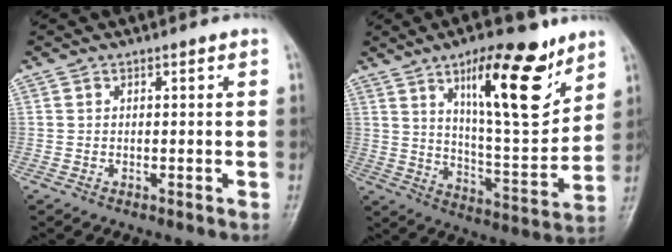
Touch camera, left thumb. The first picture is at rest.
{"total": 18.8, "force": [10.3, 5.7, 14.7], "torque": [-0.192, -0.061, 0.171]}